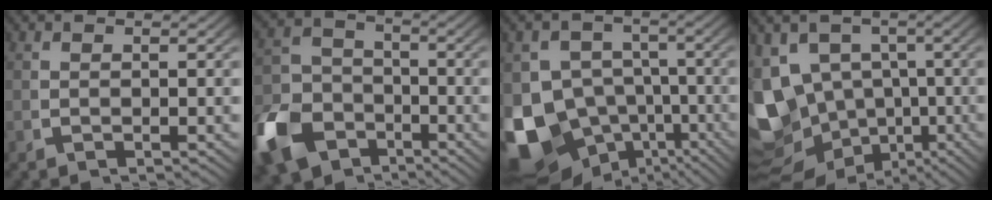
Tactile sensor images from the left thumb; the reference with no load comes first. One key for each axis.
{"total": 10.5, "fx": -5.2, "fy": 7.8, "fz": 4.7, "tx": -0.085, "ty": -0.044, "tz": -0.080}
{"total": 17.6, "fx": -5.6, "fy": 13.7, "fz": 9.5, "tx": -0.207, "ty": -0.103, "tz": -0.059}
{"total": 17.3, "fx": -3.8, "fy": 14.6, "fz": 8.6, "tx": -0.223, "ty": -0.098, "tz": -0.035}